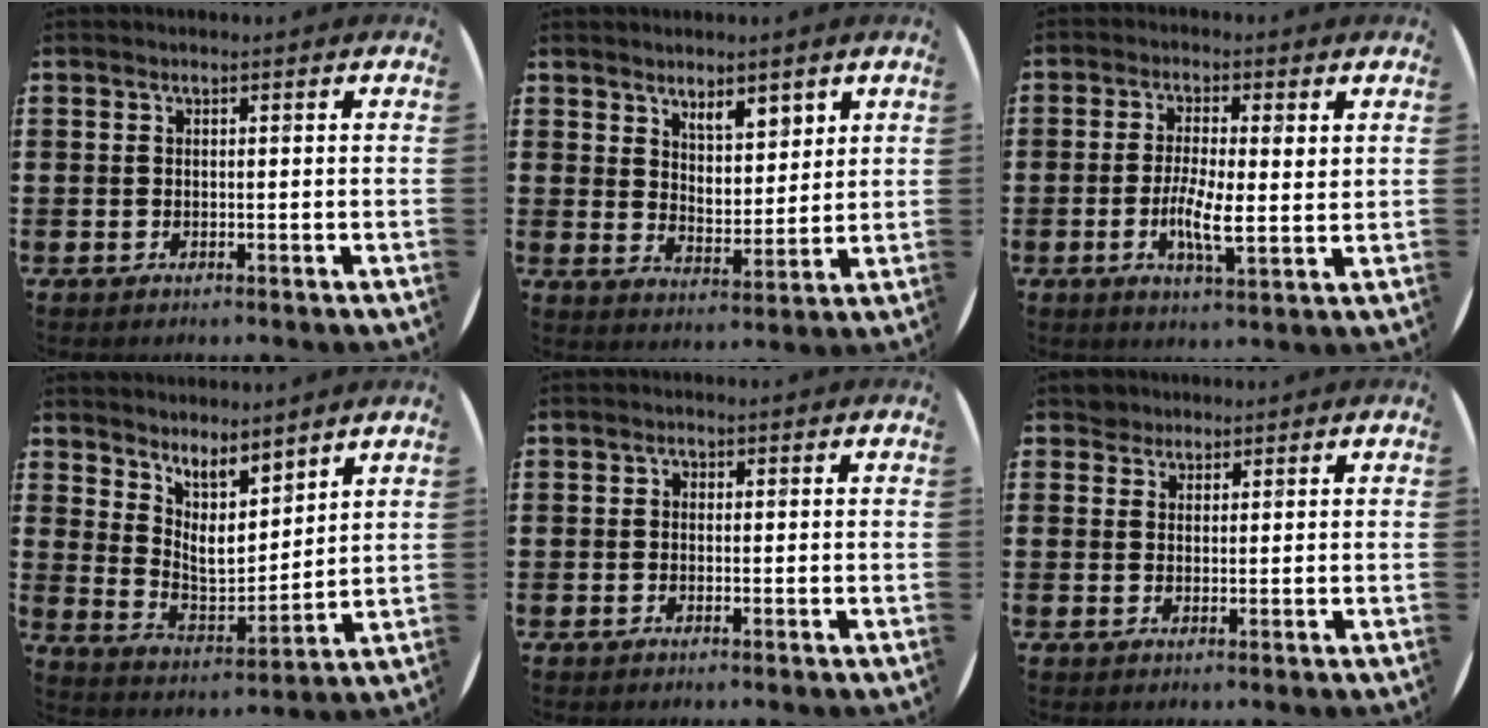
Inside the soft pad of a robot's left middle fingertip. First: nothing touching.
{"total": 5.0, "force": [4.3, 2.0, 1.7], "torque": [-0.035, -0.016, 0.076]}
{"total": 5.0, "force": [0.0, 1.3, 4.9], "torque": [-0.079, 0.001, -0.004]}
{"total": 6.6, "force": [5.6, 2.1, 2.9], "torque": [-0.077, -0.034, 0.101]}
{"total": 0.6, "force": [-0.1, 0.5, 0.2], "torque": [-0.005, 0.004, -0.003]}
{"total": 2.1, "force": [1.9, 1.0, 0.0], "torque": [0.004, 0.001, 0.036]}